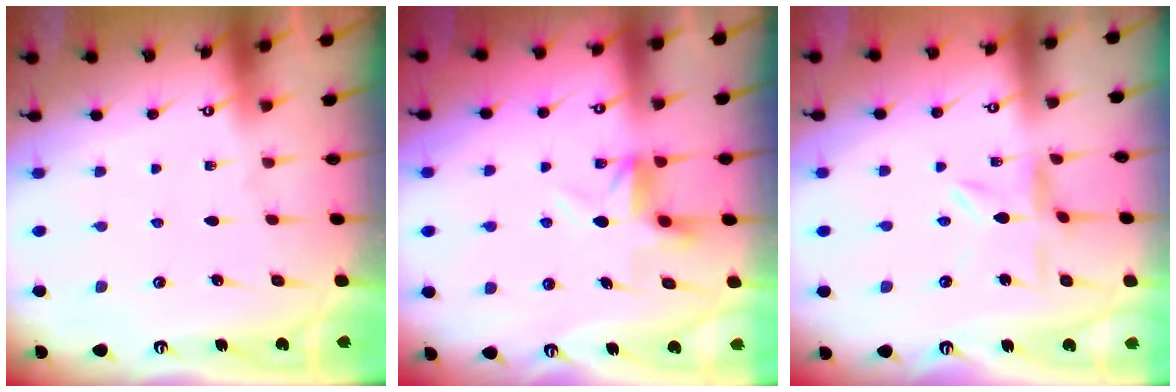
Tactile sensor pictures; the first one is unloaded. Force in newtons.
{"total": 5.2, "press": 5.2, "slide": 0.2}
{"total": 3.4, "press": 3.3, "slide": 0.3}